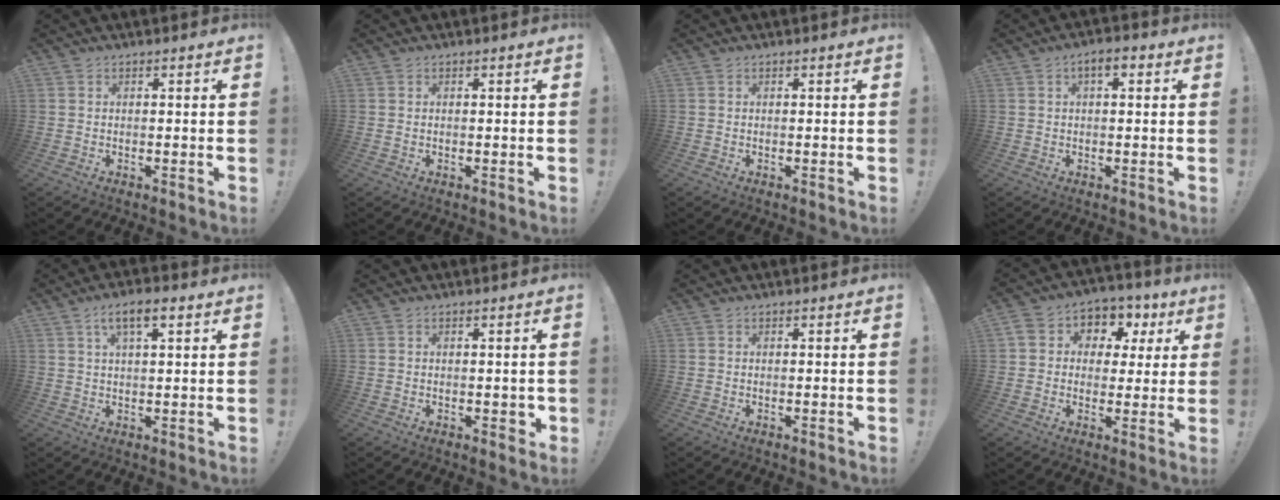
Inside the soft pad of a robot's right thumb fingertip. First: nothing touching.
{"total": 0.0}
{"total": 0.0}
{"total": 3.9, "force": [1.0, 1.9, 3.3], "torque": [-0.050, 0.006, 0.014]}
{"total": 6.2, "force": [2.7, 2.1, 5.2], "torque": [-0.080, -0.003, 0.043]}
{"total": 2.1, "force": [-0.3, 1.6, 1.4], "torque": [-0.018, 0.005, -0.004]}
{"total": 0.0}
{"total": 8.2, "force": [0.8, 7.6, 3.0], "torque": [-0.033, 0.000, 0.018]}